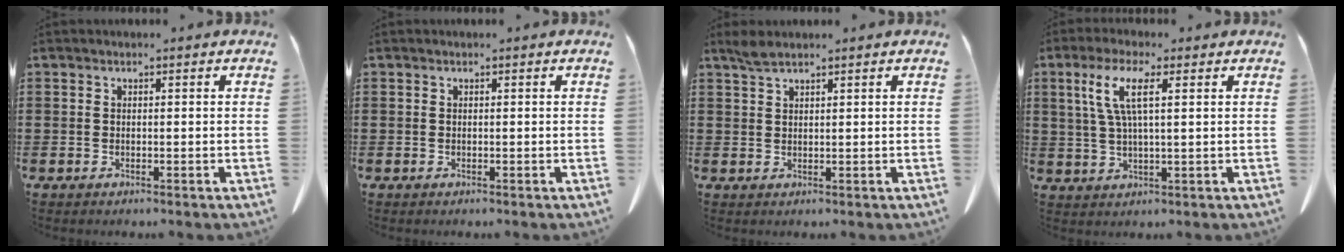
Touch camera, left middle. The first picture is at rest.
{"total": 0.0}
{"total": 2.1, "force": [1.7, 0.4, 1.2], "torque": [-0.029, -0.001, 0.032]}
{"total": 6.3, "force": [2.4, 1.3, 5.7], "torque": [-0.125, 0.003, 0.037]}